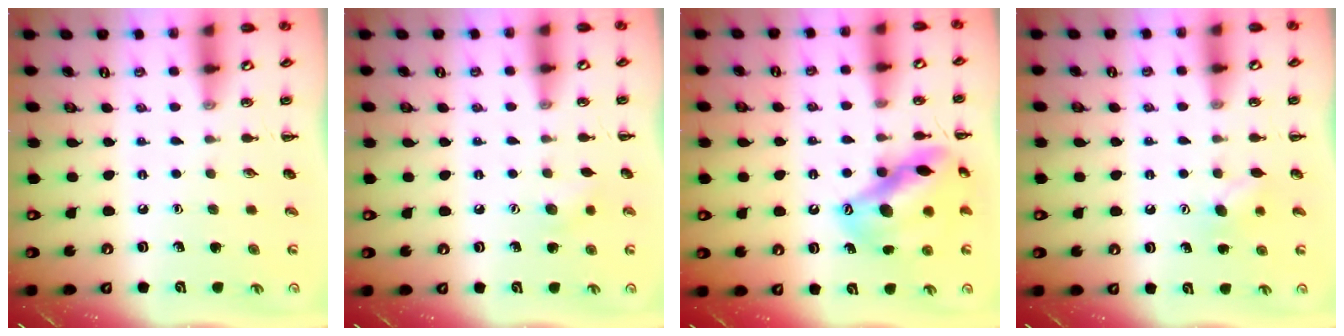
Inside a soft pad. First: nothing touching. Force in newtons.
{"total": 6.5, "press": 6.3, "slide": 1.7}
{"total": 16.1, "press": 15.5, "slide": 4.3}
{"total": 5.4, "press": 5.2, "slide": 1.4}